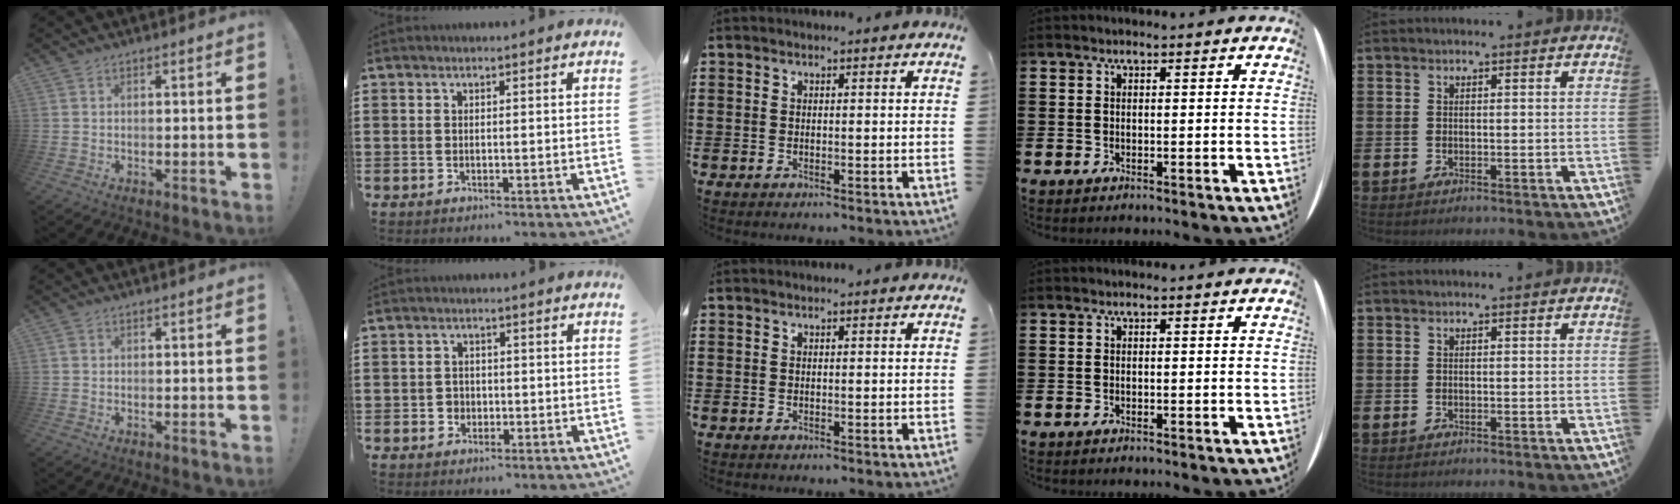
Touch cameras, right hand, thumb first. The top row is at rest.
{"thumb": {"total": 0.8, "force": [0.2, 0.7, 0.2], "torque": [-0.005, 0.003, 0.005]}, "index": {"total": 1.8, "force": [-0.6, 1.6, 0.4], "torque": [-0.013, 0.002, -0.015]}}